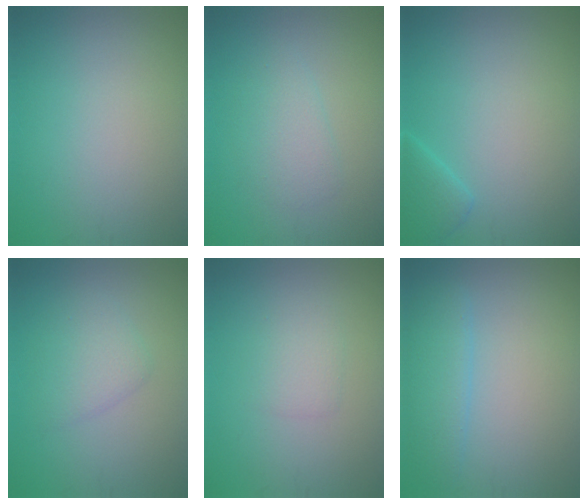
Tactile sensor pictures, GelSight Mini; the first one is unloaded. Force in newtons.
{"total": 2.3, "press": 2.3, "slide": 0.2}
{"total": 2.0, "press": 2.0, "slide": 0.1}
{"total": 2.6, "press": 2.6, "slide": 0.2}
{"total": 1.6, "press": 1.6, "slide": 0.1}
{"total": 2.8, "press": 2.8, "slide": 0.3}